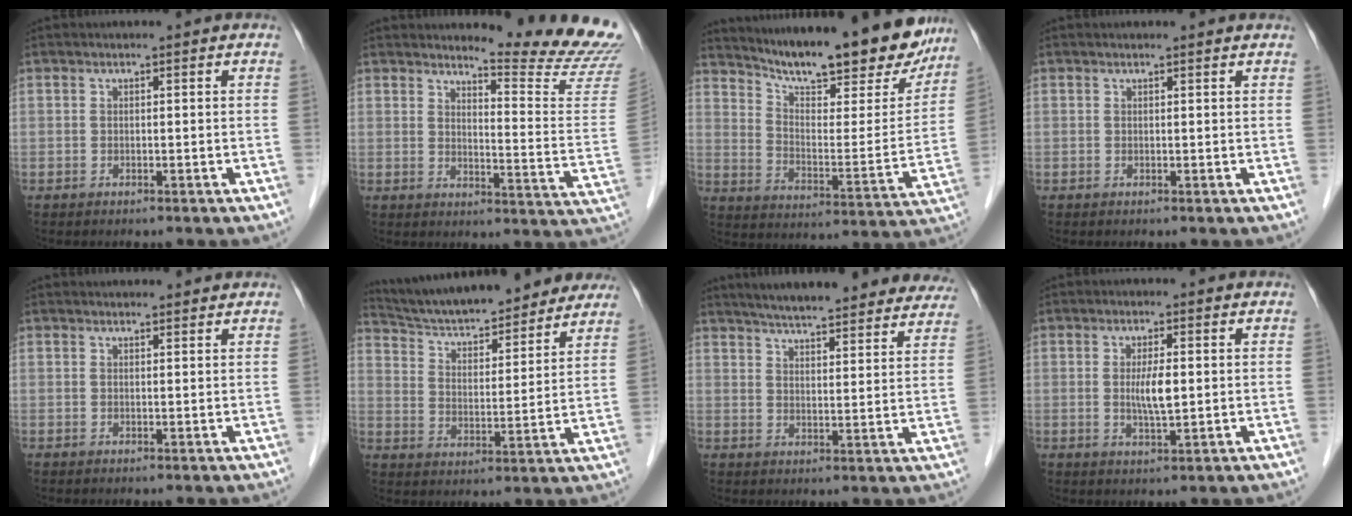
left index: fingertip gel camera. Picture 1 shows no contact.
{"total": 14.1, "force": [13.7, -1.7, 2.9], "torque": [-0.039, -0.134, 0.150]}
{"total": 24.4, "force": [21.0, 4.5, 11.5], "torque": [-0.175, -0.039, 0.285]}
{"total": 1.2, "force": [1.2, 0.0, 0.1], "torque": [-0.012, 0.000, 0.010]}
{"total": 4.0, "force": [3.8, 0.8, 0.7], "torque": [-0.007, 0.013, 0.043]}
{"total": 22.0, "force": [19.8, 4.6, 8.4], "torque": [-0.131, 0.011, 0.283]}
{"total": 25.2, "force": [22.7, 4.3, 10.0], "torque": [-0.147, -0.021, 0.278]}
{"total": 3.9, "force": [0.0, 0.7, 3.8], "torque": [-0.070, -0.008, 0.002]}